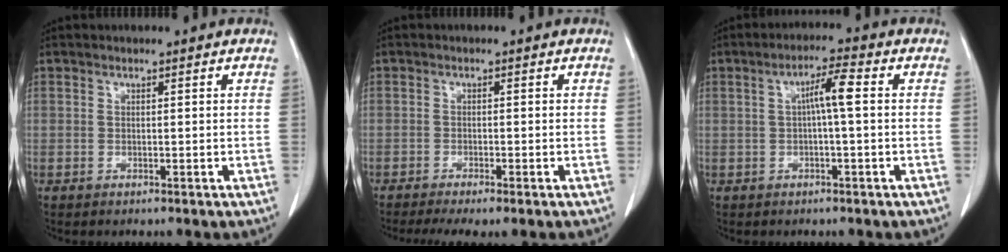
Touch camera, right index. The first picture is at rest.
{"total": 5.4, "force": [-4.1, 0.6, 3.5], "torque": [-0.055, -0.013, -0.063]}
{"total": 4.4, "force": [0.4, 0.1, 4.3], "torque": [-0.076, 0.011, 0.006]}